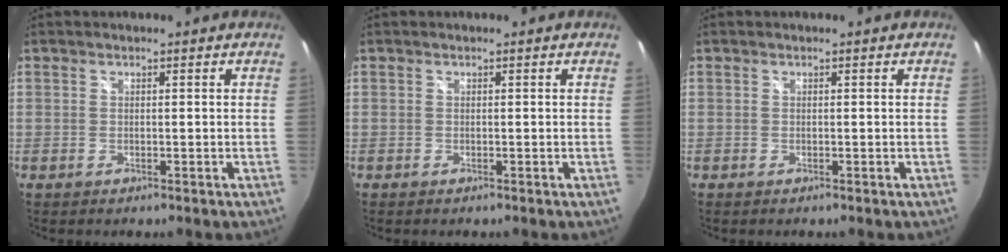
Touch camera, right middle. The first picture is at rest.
{"total": 0.0}
{"total": 0.0}